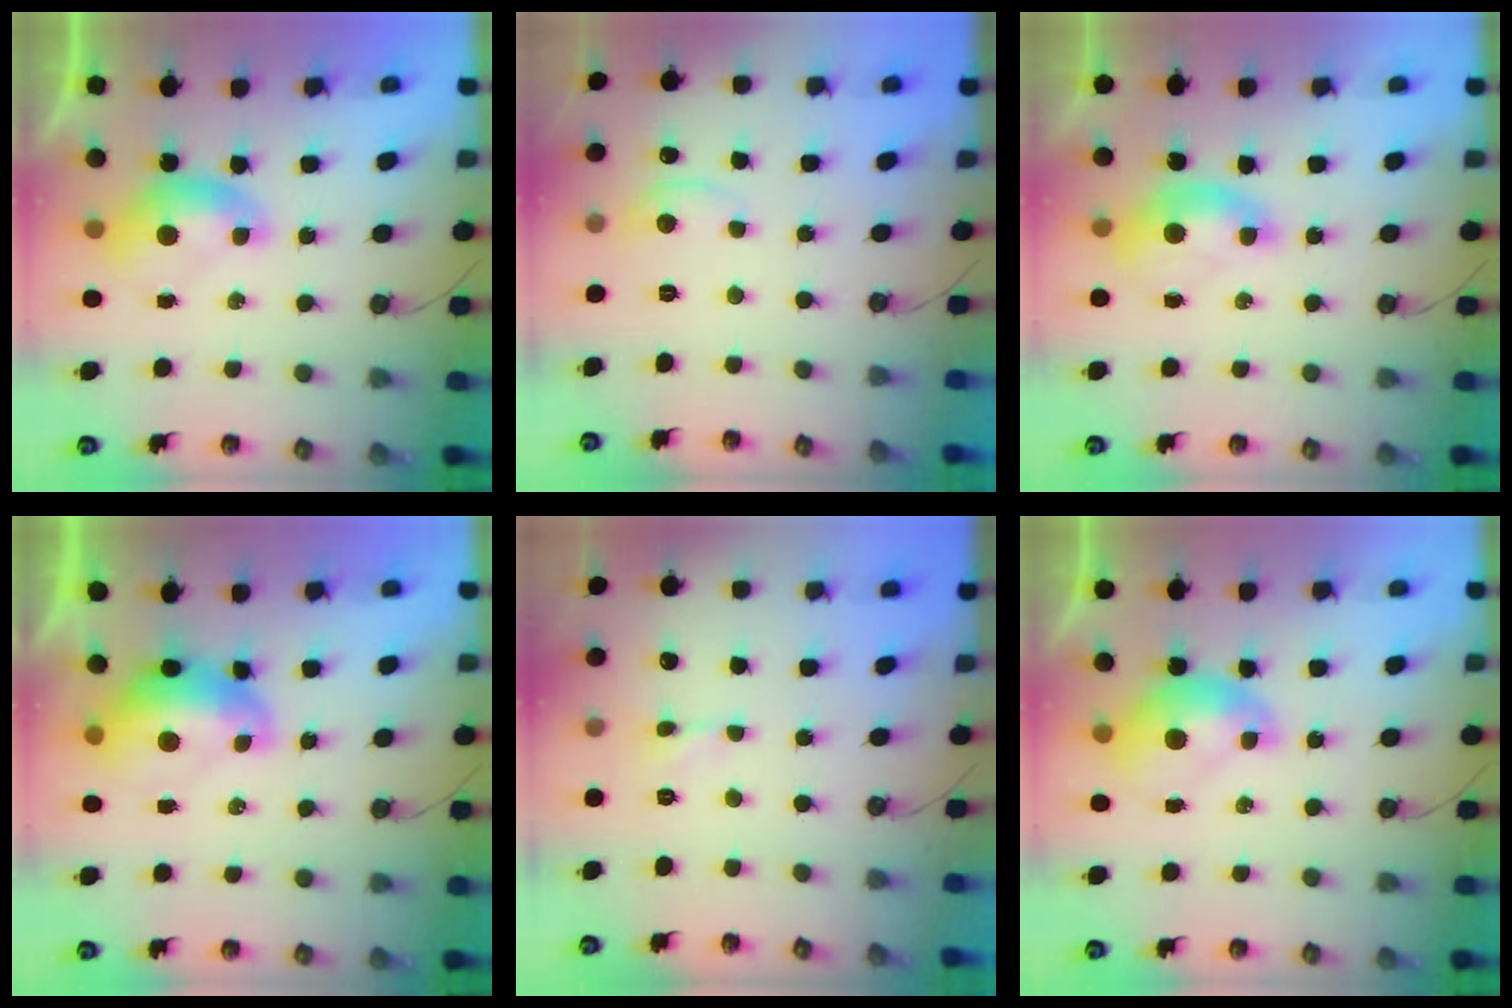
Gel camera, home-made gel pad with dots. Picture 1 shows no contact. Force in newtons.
{"total": 0.8, "press": 0.6, "slide": 0.5}
{"total": 1.5, "press": 1.4, "slide": 0.6}
{"total": 2.9, "press": 2.8, "slide": 0.7}
{"total": 0.6, "press": 0.5, "slide": 0.3}
{"total": 1.4, "press": 1.4, "slide": 0.3}